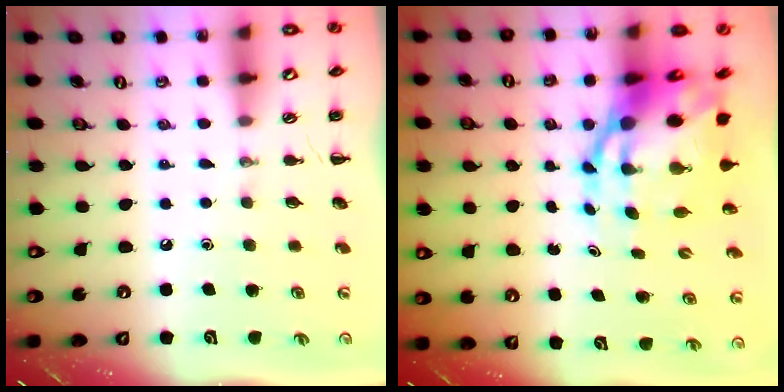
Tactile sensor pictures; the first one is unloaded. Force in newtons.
{"total": 11.2, "press": 10.8, "slide": 3.0}